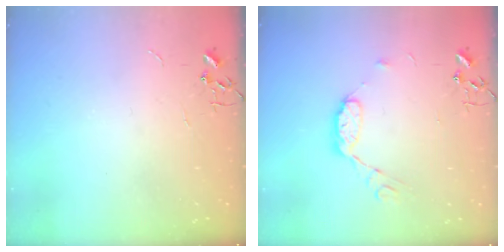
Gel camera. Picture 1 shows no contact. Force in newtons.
{"total": 9.1, "press": 9.1, "slide": 0.6}